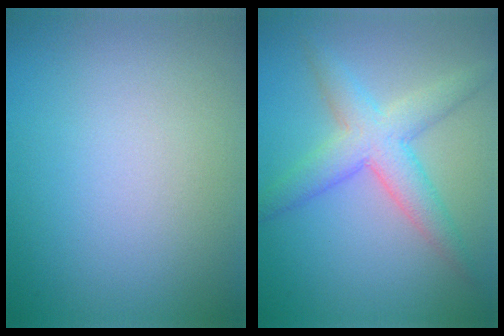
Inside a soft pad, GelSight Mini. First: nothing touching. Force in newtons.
{"total": 4.6, "press": 4.6, "slide": 0.2}